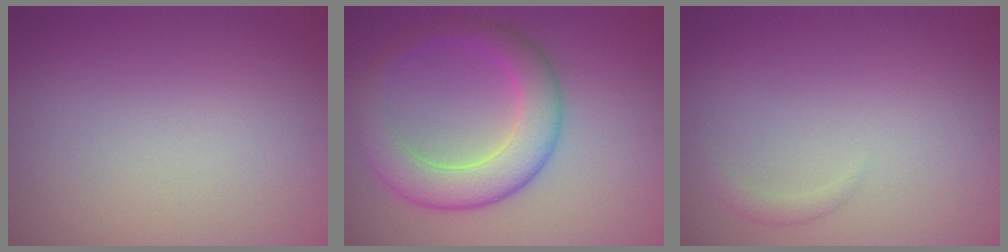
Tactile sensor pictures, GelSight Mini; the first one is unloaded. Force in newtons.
{"total": 5.9, "press": 5.9, "slide": 0.2}
{"total": 0.8, "press": 0.8, "slide": 0.1}